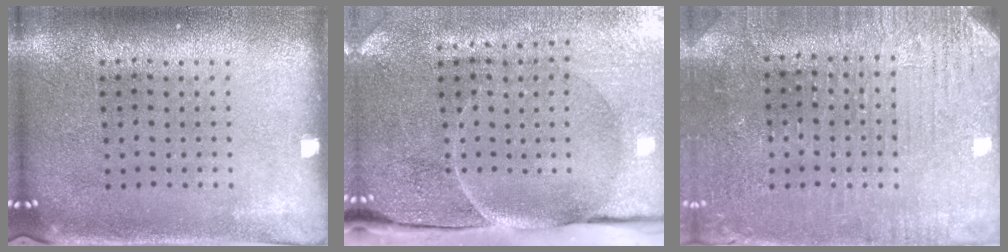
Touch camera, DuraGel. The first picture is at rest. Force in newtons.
{"total": 4.9, "press": 4.0, "slide": 2.9}
{"total": 3.0, "press": 2.9, "slide": 0.7}